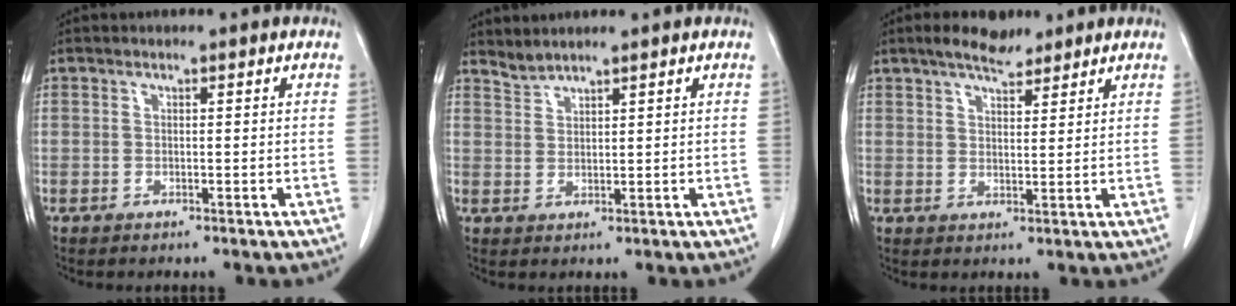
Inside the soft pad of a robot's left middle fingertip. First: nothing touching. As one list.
[{"total": 1.9, "force": [1.9, -0.3, -0.1], "torque": [0.000, 0.000, 0.044]}, {"total": 5.4, "force": [4.3, 1.7, 2.8], "torque": [-0.051, 0.009, 0.073]}]